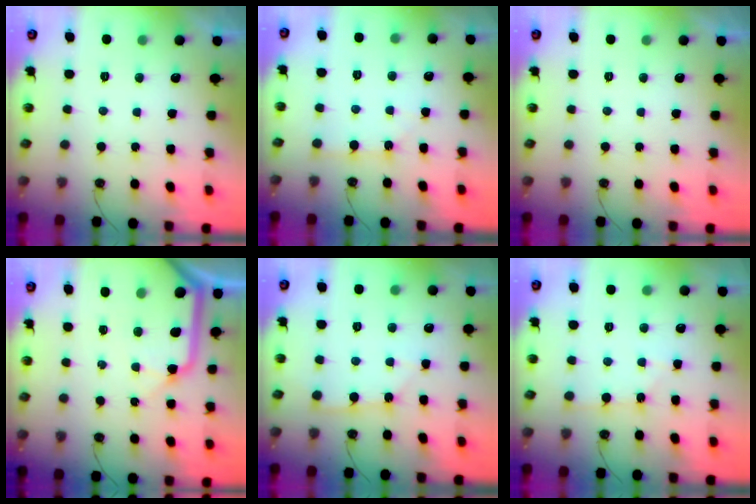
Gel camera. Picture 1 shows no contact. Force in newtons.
{"total": 1.5, "press": 1.5, "slide": 0.3}
{"total": 0.0}
{"total": 12.1, "press": 12.0, "slide": 1.7}
{"total": 2.5, "press": 2.5, "slide": 0.3}
{"total": 2.6, "press": 2.6, "slide": 0.3}